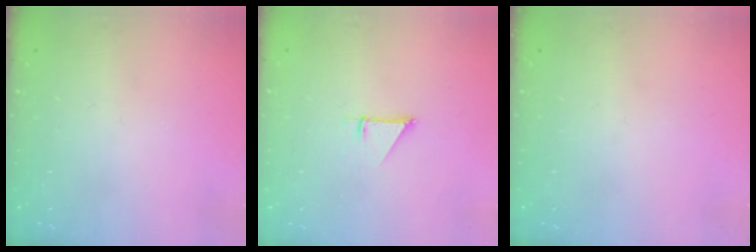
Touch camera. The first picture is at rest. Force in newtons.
{"total": 1.0, "press": 1.0, "slide": 0.1}
{"total": 0.0}